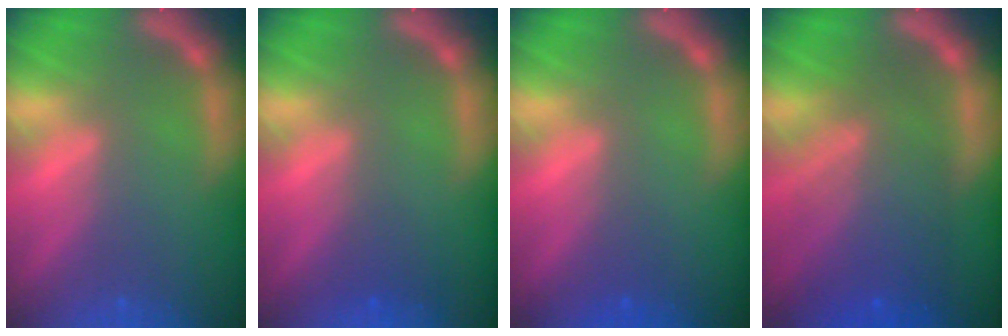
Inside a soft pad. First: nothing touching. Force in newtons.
{"total": 1.0}
{"total": 0.9}
{"total": 8.6}